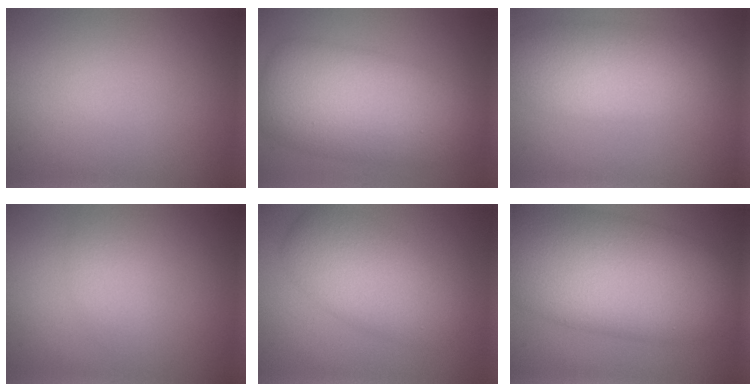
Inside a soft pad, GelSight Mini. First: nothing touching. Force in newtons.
{"total": 9.7, "press": 9.7, "slide": 0.2}
{"total": 5.9, "press": 5.9, "slide": 0.6}
{"total": 1.5, "press": 1.5, "slide": 0.1}
{"total": 5.9, "press": 5.9, "slide": 0.0}
{"total": 13.7, "press": 13.7, "slide": 0.3}